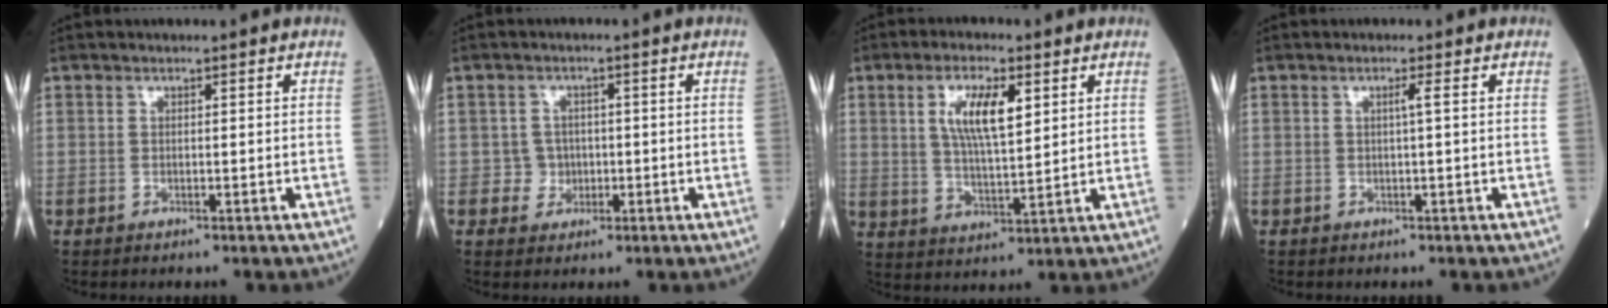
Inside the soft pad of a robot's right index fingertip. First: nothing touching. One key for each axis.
{"total": 2.7, "fx": -0.4, "fy": 2.7, "fz": 0.1, "tx": 0.009, "ty": 0.010, "tz": -0.008}
{"total": 8.3, "fx": 3.0, "fy": 2.3, "fz": 7.4, "tx": -0.140, "ty": 0.004, "tz": 0.058}
{"total": 0.9, "fx": 0.0, "fy": -0.3, "fz": 0.9, "tx": -0.013, "ty": 0.002, "tz": -0.001}